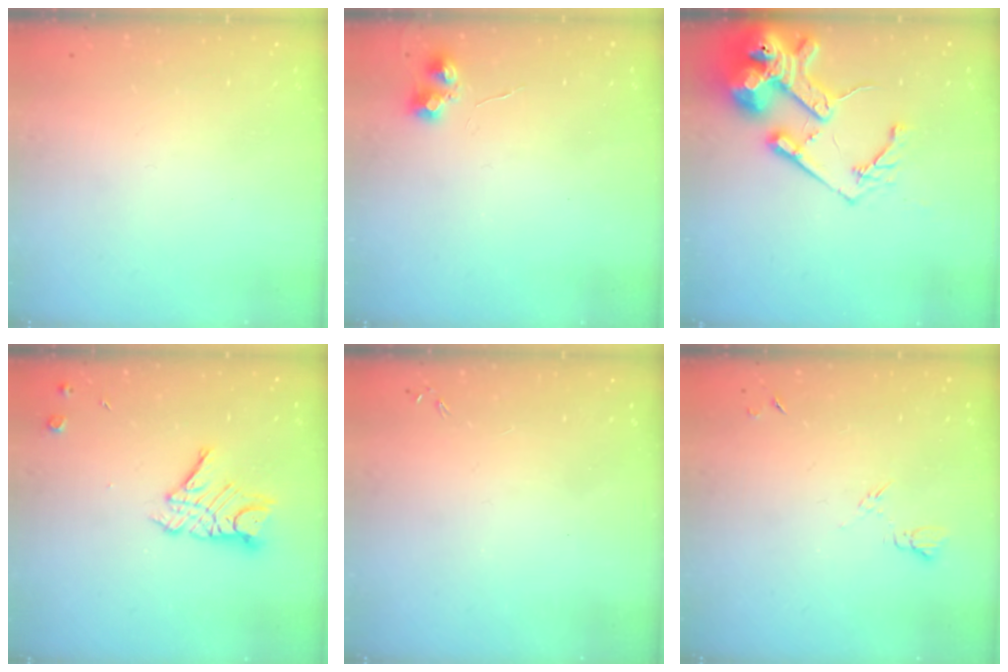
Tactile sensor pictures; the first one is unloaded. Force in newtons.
{"total": 7.1, "press": 7.1, "slide": 0.6}
{"total": 21.6, "press": 21.5, "slide": 2.7}
{"total": 10.6, "press": 10.5, "slide": 1.0}
{"total": 0.0}
{"total": 5.2, "press": 5.1, "slide": 0.7}